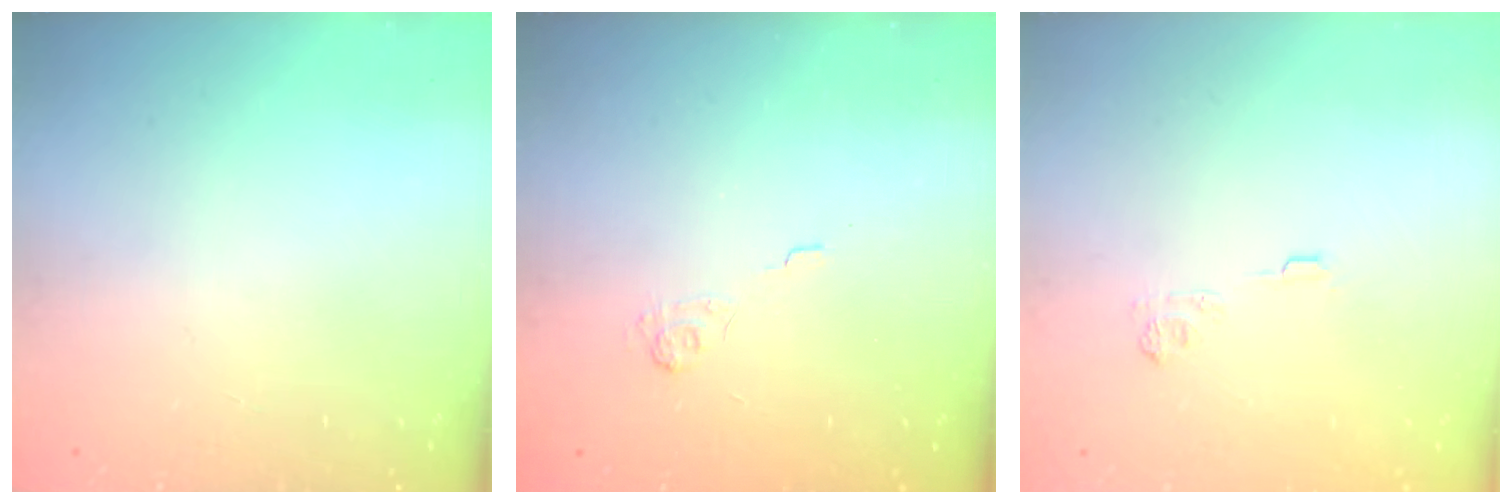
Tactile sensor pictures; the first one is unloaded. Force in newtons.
{"total": 2.0, "press": 1.4, "slide": 1.4}
{"total": 5.5, "press": 5.4, "slide": 1.3}